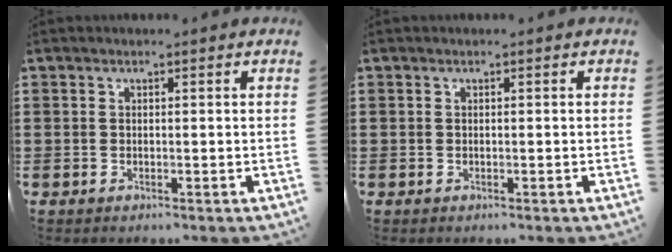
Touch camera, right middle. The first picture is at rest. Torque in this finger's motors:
{"motor_torque": [-0.05, -0.14, 0.00, 0.00]}